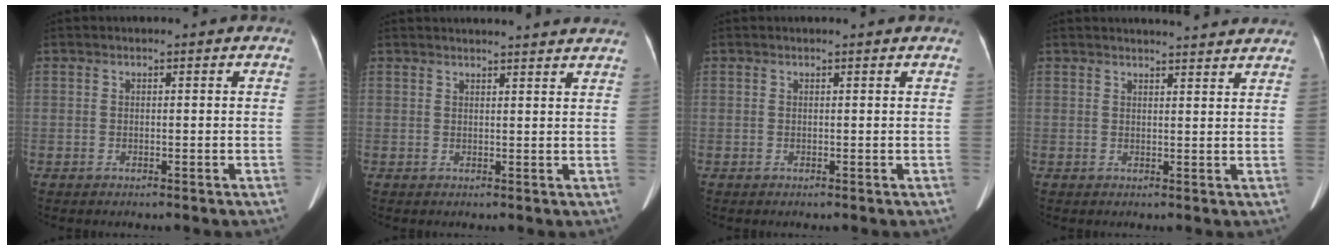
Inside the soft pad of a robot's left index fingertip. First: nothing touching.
{"total": 13.0, "force": [12.4, 0.4, 3.7], "torque": [-0.045, 0.005, 0.133]}
{"total": 1.3, "force": [1.2, 0.0, 0.3], "torque": [-0.014, 0.004, 0.011]}
{"total": 9.7, "force": [9.2, 0.7, 2.9], "torque": [-0.036, 0.006, 0.096]}